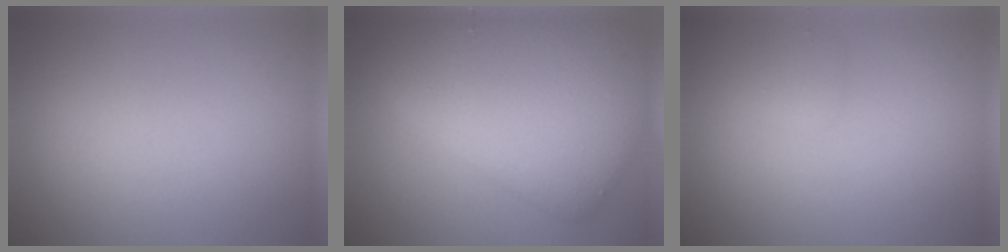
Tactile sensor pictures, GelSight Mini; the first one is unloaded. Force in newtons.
{"total": 10.4, "press": 10.3, "slide": 0.2}
{"total": 0.8, "press": 0.7, "slide": 0.1}